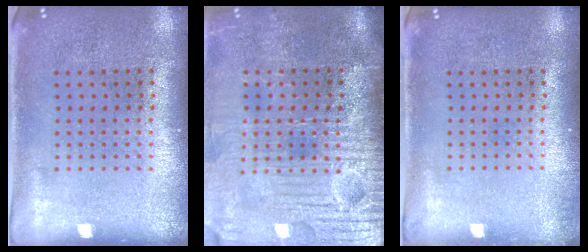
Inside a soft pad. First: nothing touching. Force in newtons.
{"total": 4.6, "press": 4.0, "slide": 2.2}
{"total": 0.6, "press": 0.6, "slide": 0.1}